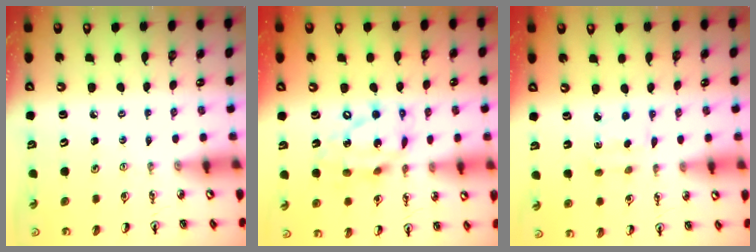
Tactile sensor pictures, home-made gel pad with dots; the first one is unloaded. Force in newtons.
{"total": 14.7, "press": 14.7, "slide": 1.2}
{"total": 1.8, "press": 1.7, "slide": 0.7}